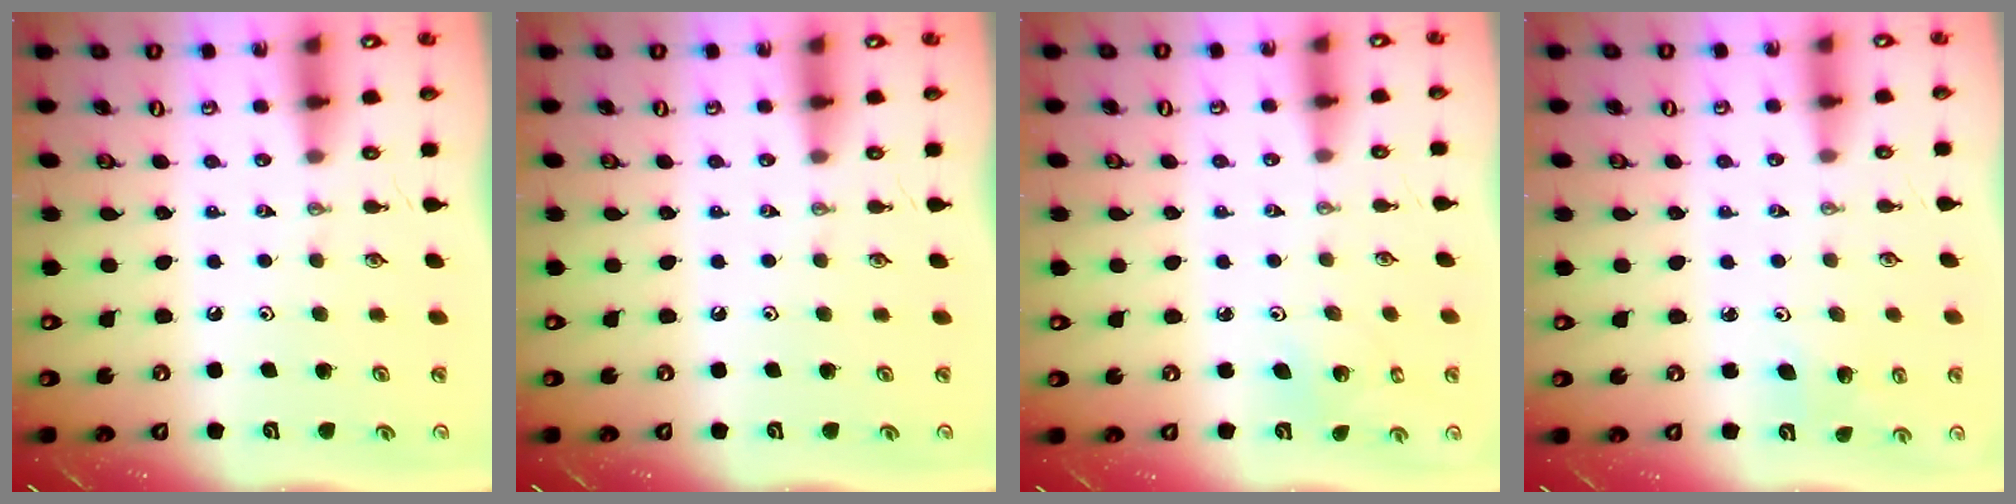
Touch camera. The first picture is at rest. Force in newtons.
{"total": 0.0}
{"total": 2.1, "press": 2.1, "slide": 0.1}
{"total": 4.0, "press": 3.9, "slide": 1.1}